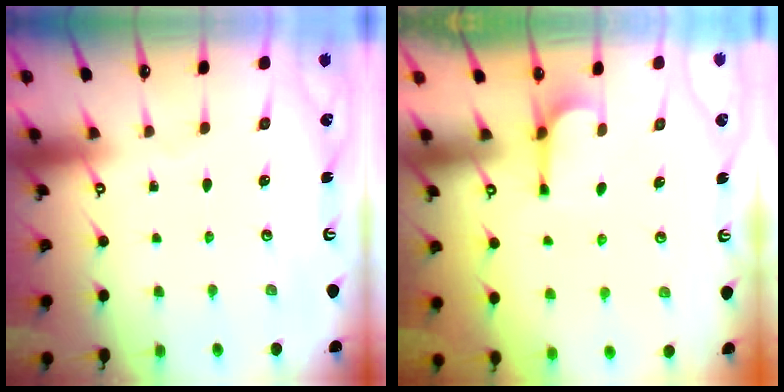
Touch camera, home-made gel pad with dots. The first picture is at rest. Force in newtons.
{"total": 3.0, "press": 2.9, "slide": 0.7}